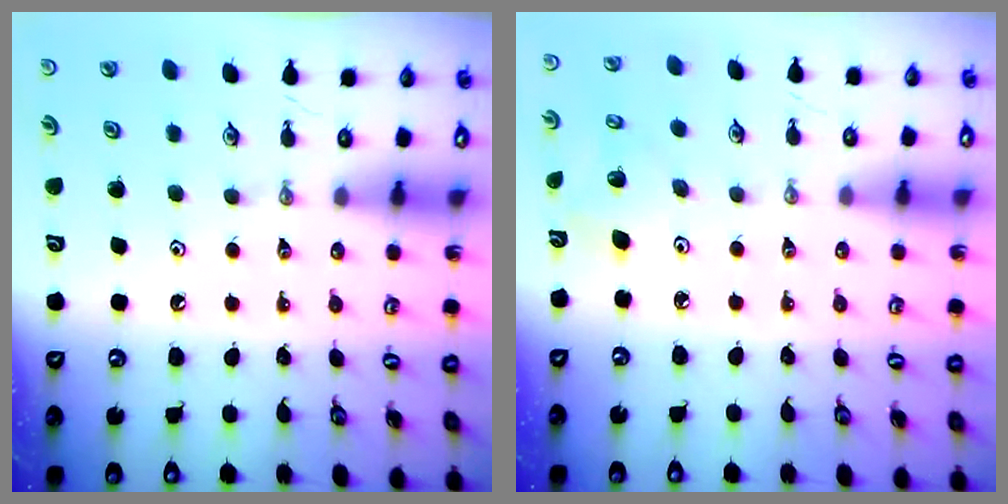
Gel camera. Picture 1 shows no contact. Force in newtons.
{"total": 5.3, "press": 5.1, "slide": 1.6}